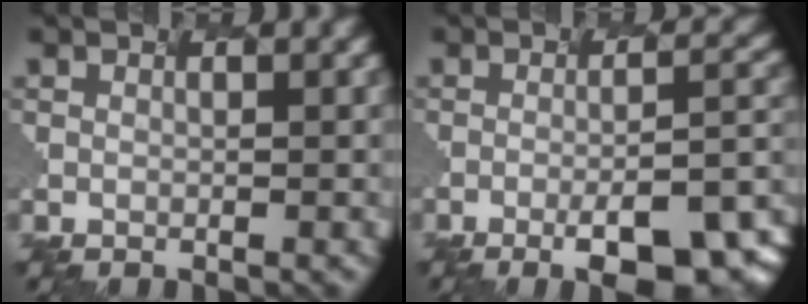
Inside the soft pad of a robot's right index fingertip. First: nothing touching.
{"total": 9.1, "force": [-5.1, 2.0, 7.3], "torque": [-0.113, -0.005, -0.048]}